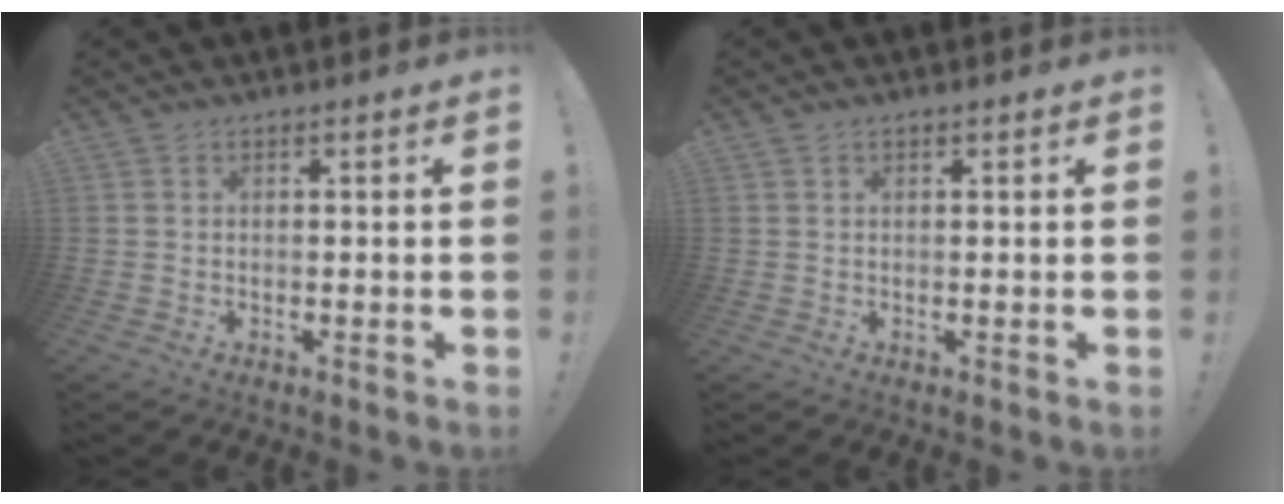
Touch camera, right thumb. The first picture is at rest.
{"total": 0.7, "force": [0.5, 0.3, 0.3], "torque": [-0.004, 0.000, 0.010]}